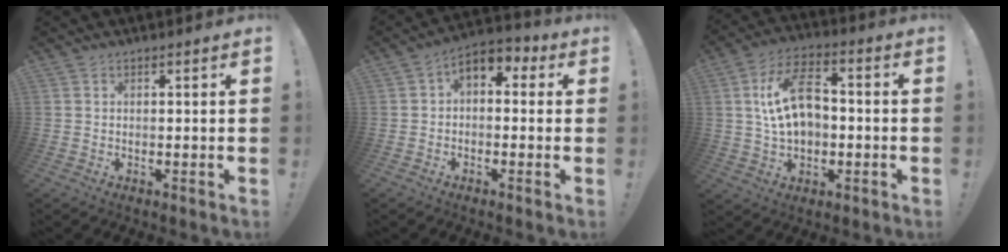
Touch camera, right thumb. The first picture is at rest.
{"total": 5.2, "force": [0.4, 3.7, 3.6], "torque": [-0.050, 0.004, 0.011]}
{"total": 15.0, "force": [0.9, 9.8, 11.3], "torque": [-0.174, 0.014, 0.018]}